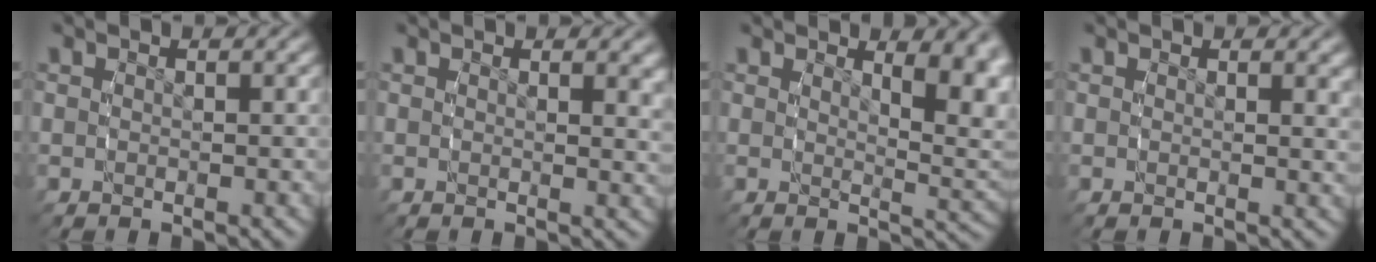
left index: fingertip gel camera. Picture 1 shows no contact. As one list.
[{"total": 1.0, "force": [0.7, 0.0, 0.8], "torque": [-0.010, -0.001, 0.008]}, {"total": 4.4, "force": [2.1, 1.0, 3.7], "torque": [-0.025, -0.011, 0.035]}, {"total": 0.7, "force": [0.5, -0.1, 0.5], "torque": [-0.008, -0.001, 0.005]}]